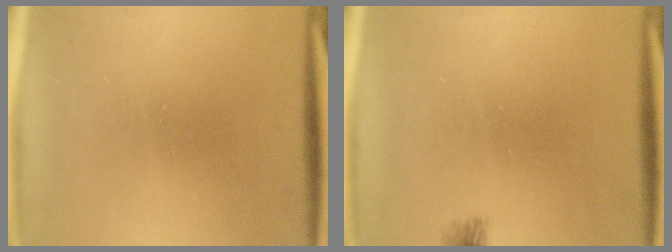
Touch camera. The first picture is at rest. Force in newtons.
{"total": 1.6}